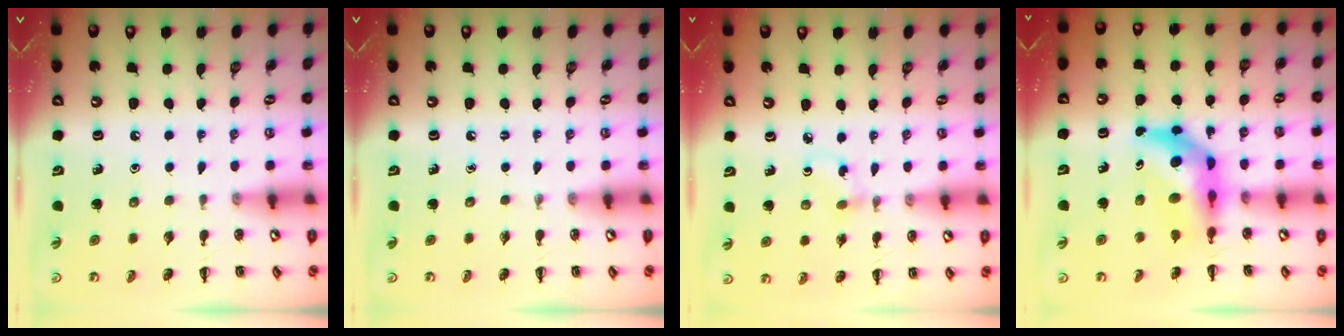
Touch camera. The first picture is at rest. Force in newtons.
{"total": 0.0}
{"total": 1.9, "press": 1.7, "slide": 0.7}
{"total": 7.7, "press": 7.1, "slide": 2.9}